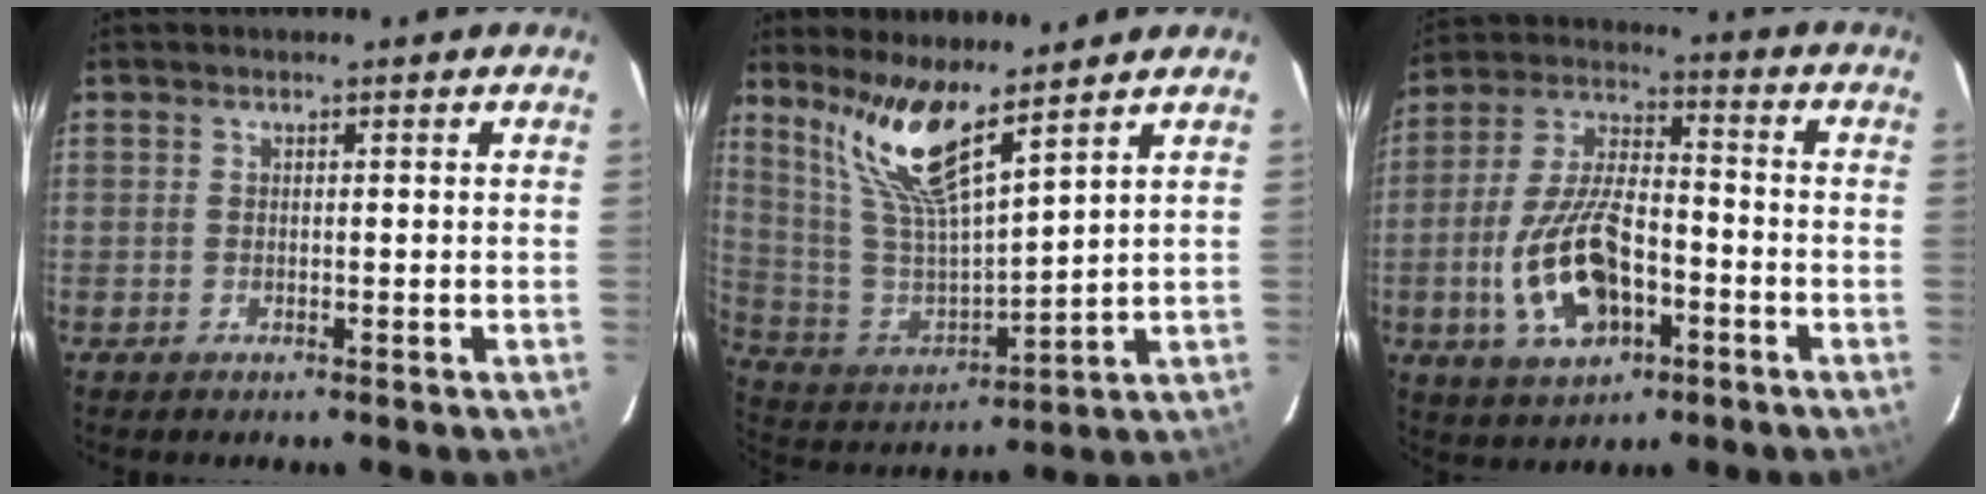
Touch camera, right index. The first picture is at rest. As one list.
[{"total": 13.6, "force": [9.6, 1.7, 9.4], "torque": [-0.176, -0.004, 0.203]}, {"total": 16.0, "force": [-5.3, 8.0, 12.8], "torque": [-0.270, 0.005, -0.087]}]